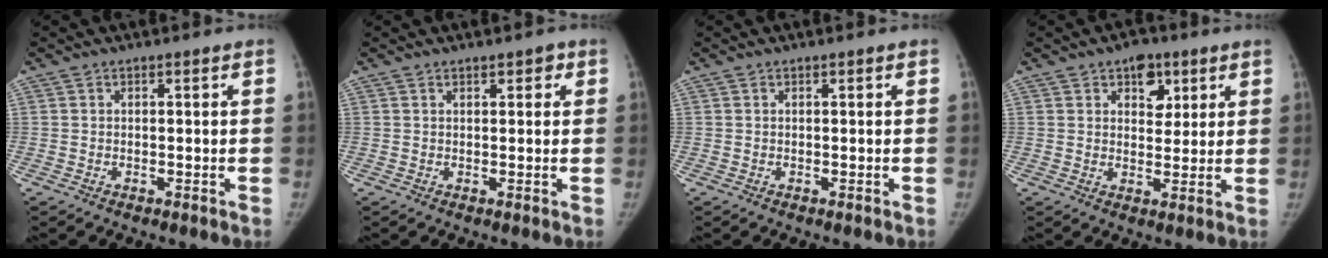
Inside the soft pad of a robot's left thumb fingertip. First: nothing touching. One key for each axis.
{"total": 1.9, "fx": 1.1, "fy": 1.1, "fz": 1.2, "tx": 0.001, "ty": 0.000, "tz": 0.012}
{"total": 0.0}
{"total": 6.3, "fx": 3.3, "fy": 4.2, "fz": 3.4, "tx": -0.010, "ty": -0.011, "tz": 0.044}